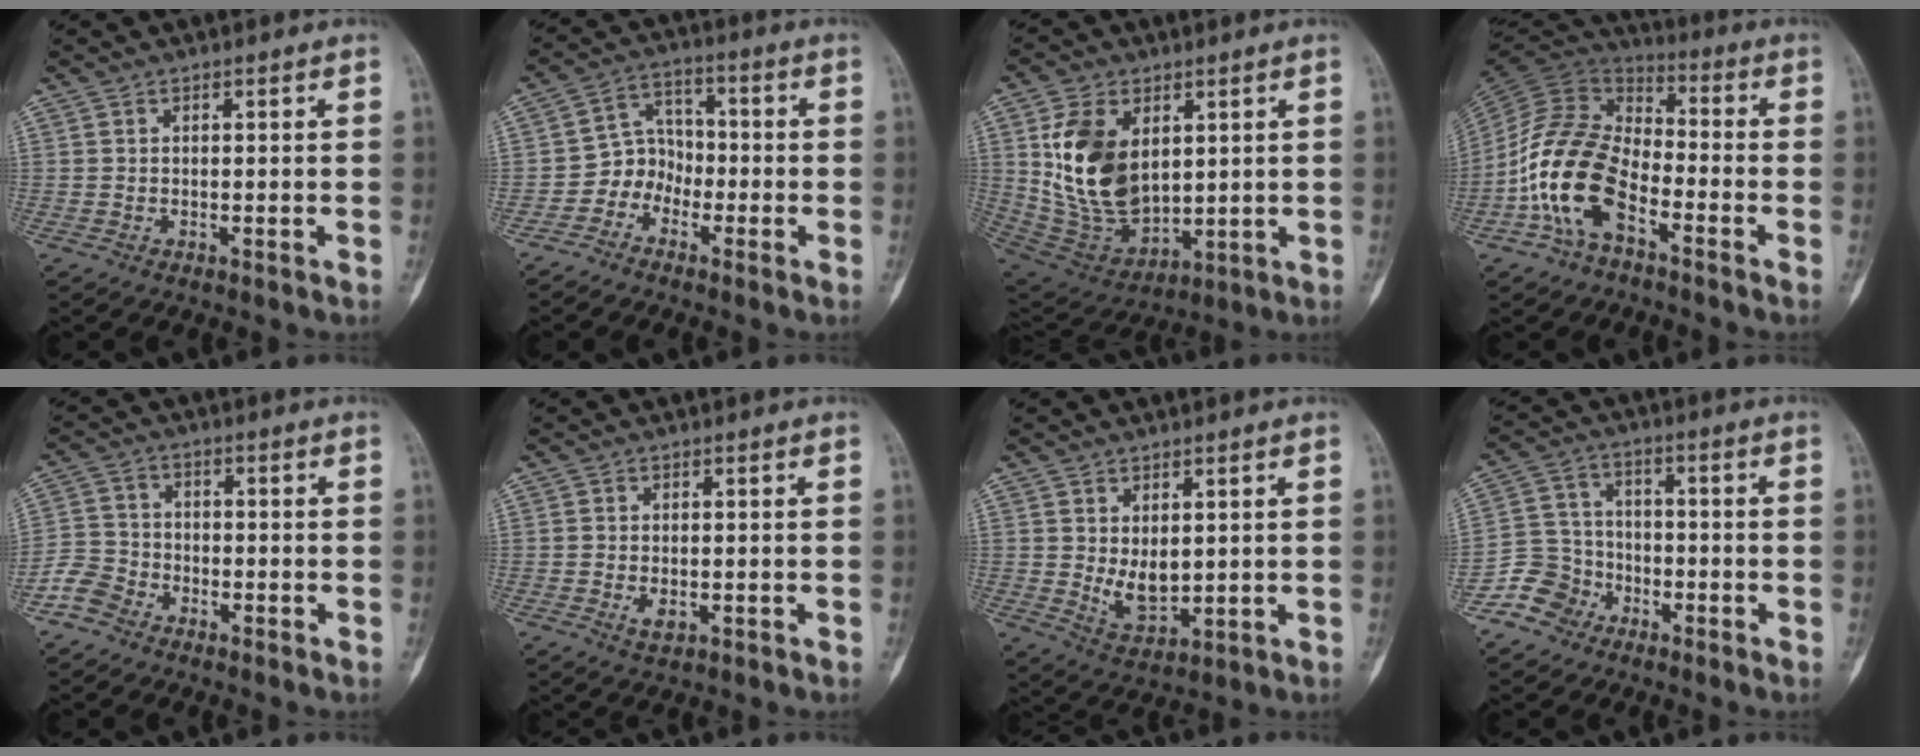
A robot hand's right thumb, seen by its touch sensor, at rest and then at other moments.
{"total": 5.9, "force": [-2.9, 4.9, 1.6], "torque": [0.009, 0.042, -0.067]}
{"total": 17.2, "force": [3.9, 10.9, 12.7], "torque": [-0.218, -0.023, 0.096]}
{"total": 15.8, "force": [-6.3, 9.0, 11.4], "torque": [-0.216, 0.053, -0.132]}
{"total": 5.1, "force": [-3.6, 3.5, 0.9], "torque": [-0.006, 0.017, -0.084]}
{"total": 2.5, "force": [-0.7, 1.4, 1.9], "torque": [-0.031, -0.001, -0.011]}
{"total": 6.0, "force": [0.9, 3.7, 4.6], "torque": [-0.062, -0.020, 0.033]}
{"total": 7.7, "force": [-4.8, 6.0, 0.8], "torque": [0.013, 0.044, -0.102]}